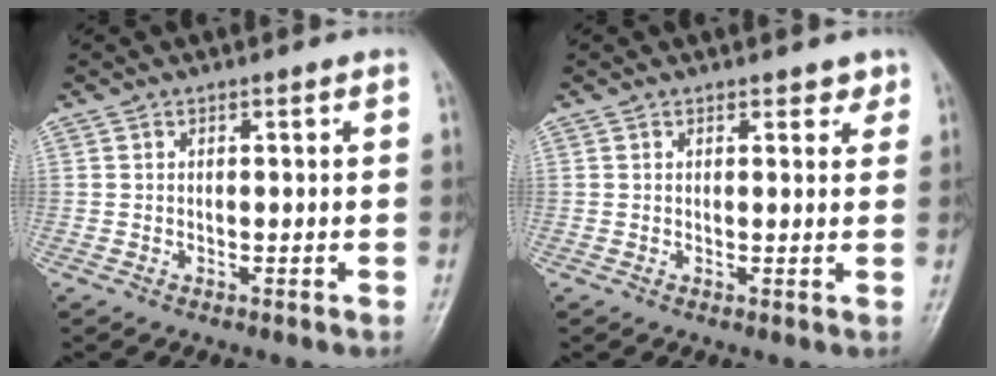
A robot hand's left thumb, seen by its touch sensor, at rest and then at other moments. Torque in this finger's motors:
{"motor_torque": [-0.03, -0.03, 0.05, 0.10, 0.03]}